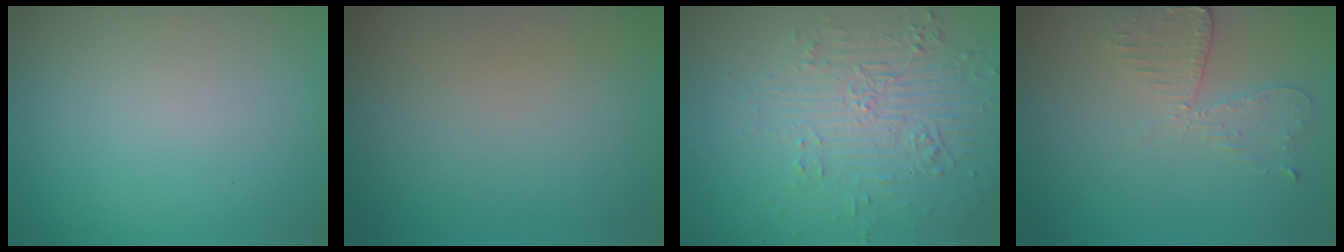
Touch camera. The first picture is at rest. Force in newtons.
{"total": 0.0}
{"total": 5.4, "press": 3.5, "slide": 4.1}
{"total": 2.6, "press": 2.3, "slide": 1.3}